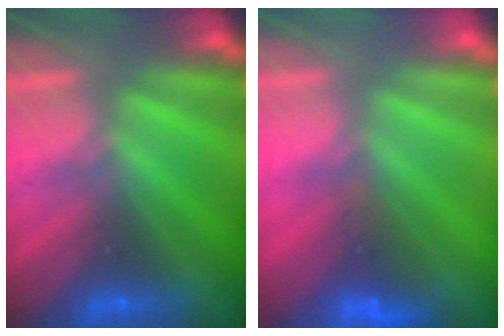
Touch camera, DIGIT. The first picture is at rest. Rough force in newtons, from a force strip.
{"total": 3.7}